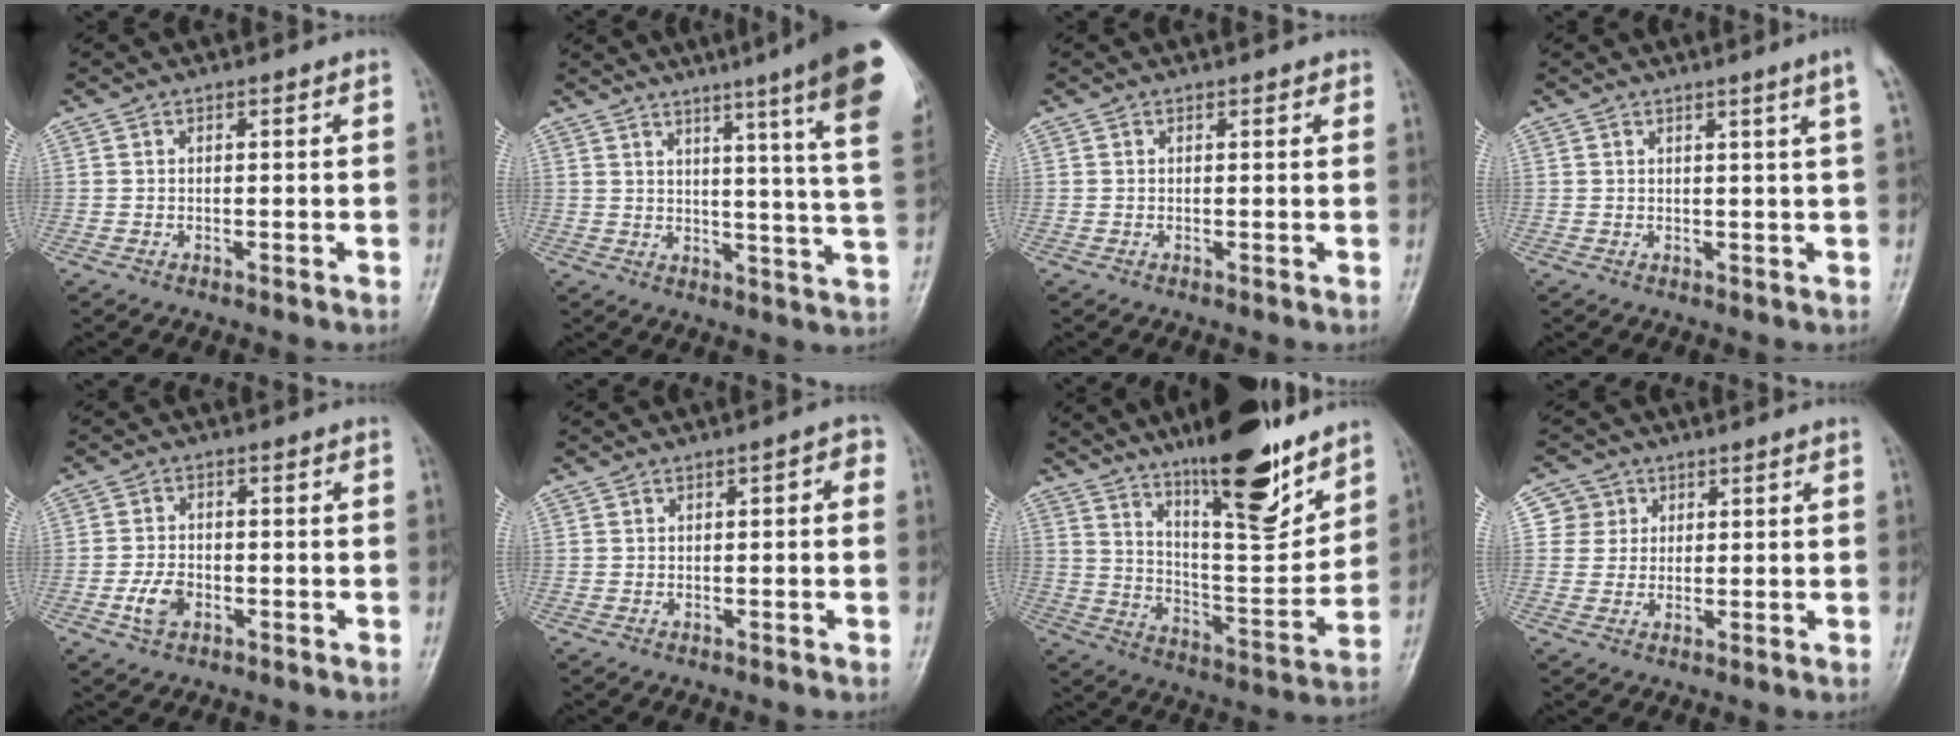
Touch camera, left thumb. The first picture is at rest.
{"total": 20.2, "force": [12.6, 0.2, 15.8], "torque": [-0.192, -0.067, 0.142]}
{"total": 1.0, "force": [0.6, 0.6, 0.4], "torque": [0.006, -0.001, 0.002]}
{"total": 3.4, "force": [1.9, -0.9, 2.6], "torque": [-0.037, -0.009, 0.028]}
{"total": 4.5, "force": [-1.8, 3.0, 2.9], "torque": [-0.054, 0.010, -0.036]}
{"total": 2.3, "force": [0.1, 1.3, 1.9], "torque": [-0.011, 0.011, -0.007]}
{"total": 19.9, "force": [13.7, 5.3, 13.5], "torque": [-0.174, -0.085, 0.226]}
{"total": 4.1, "force": [1.4, 3.8, -0.1], "torque": [0.031, -0.003, 0.018]}